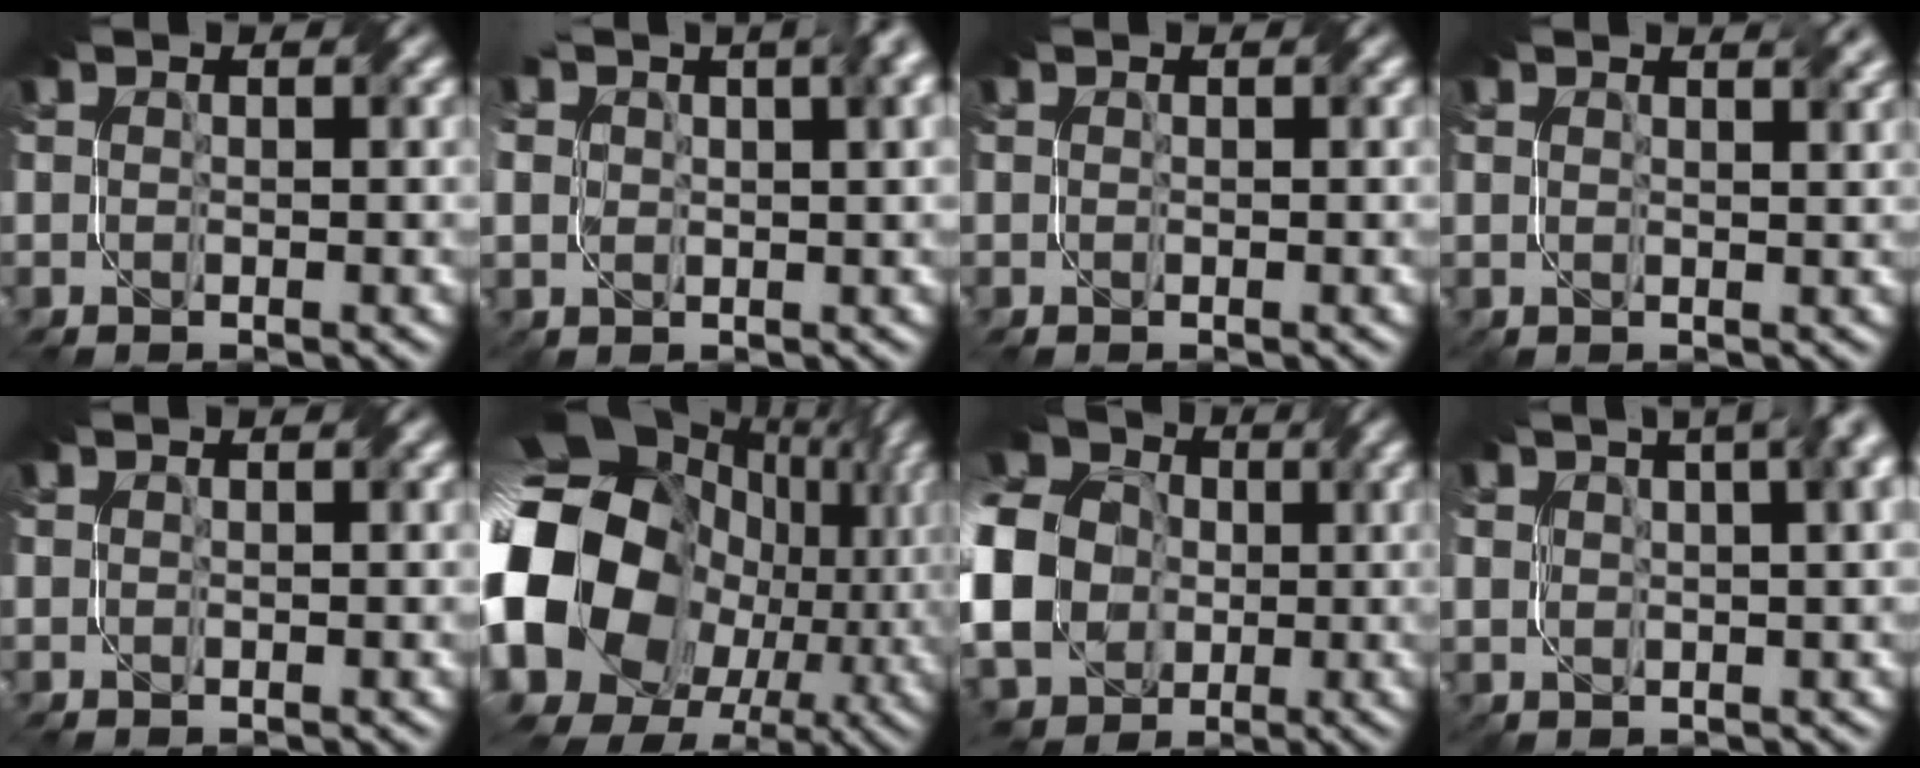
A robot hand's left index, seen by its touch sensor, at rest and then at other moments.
{"total": 7.5, "force": [2.6, 4.5, 5.4], "torque": [-0.093, 0.020, 0.038]}
{"total": 0.0}
{"total": 2.1, "force": [2.0, 0.5, 0.4], "torque": [-0.002, 0.000, 0.029]}
{"total": 0.0}
{"total": 22.3, "force": [-1.1, 18.8, 11.9], "torque": [-0.257, -0.023, -0.060]}
{"total": 17.8, "force": [-1.4, 15.7, 8.3], "torque": [-0.215, 0.001, -0.076]}
{"total": 9.6, "force": [4.1, 5.4, 6.8], "torque": [-0.091, 0.034, 0.053]}